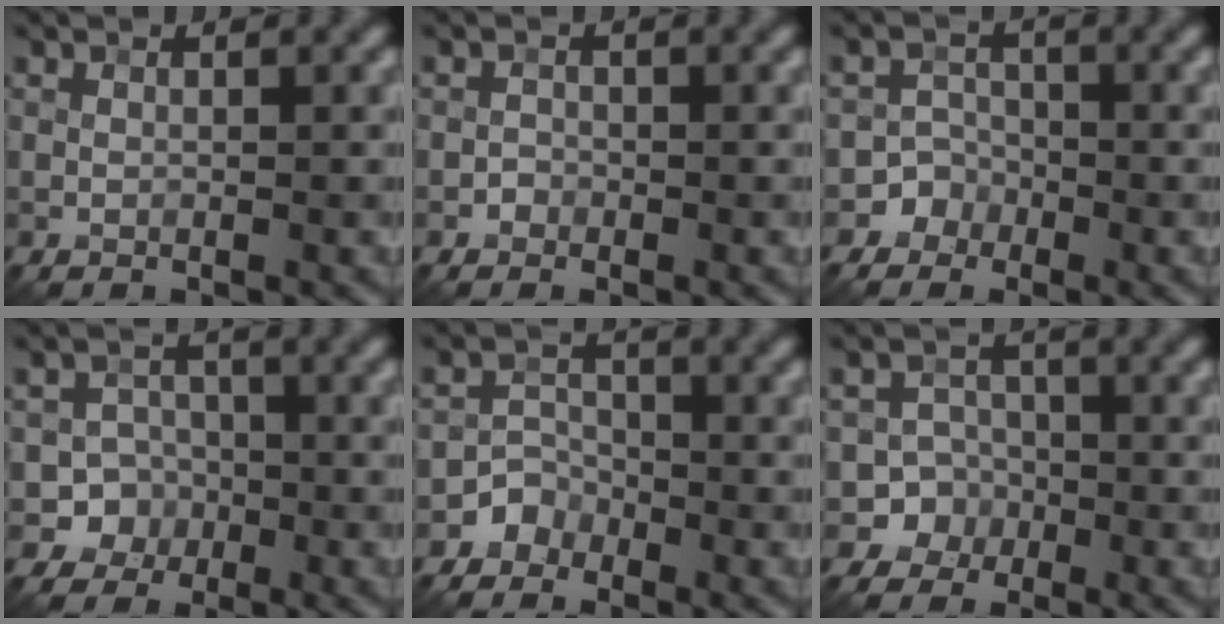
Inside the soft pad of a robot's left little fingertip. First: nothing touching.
{"total": 0.8, "force": [-0.4, 0.6, 0.0], "torque": [0.007, 0.000, -0.007]}
{"total": 2.8, "force": [-1.5, 2.3, -0.3], "torque": [0.044, 0.010, -0.036]}
{"total": 4.0, "force": [-1.5, 3.7, 0.3], "torque": [0.033, 0.003, -0.038]}
{"total": 2.2, "force": [-1.4, 1.7, 0.0], "torque": [0.020, 0.012, -0.032]}
{"total": 4.0, "force": [-1.7, 3.6, 0.0], "torque": [0.042, 0.003, -0.042]}